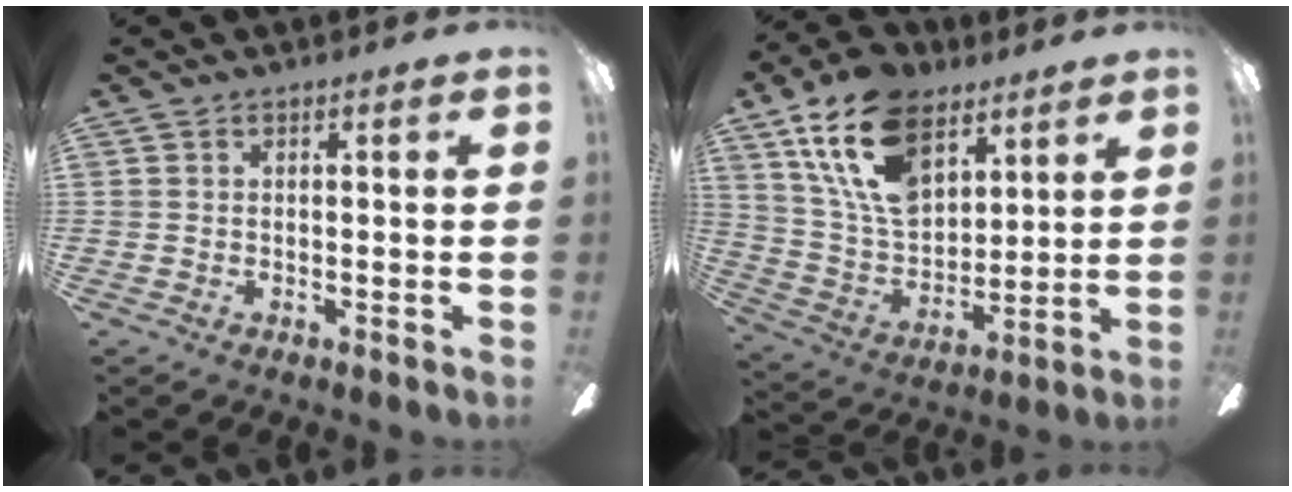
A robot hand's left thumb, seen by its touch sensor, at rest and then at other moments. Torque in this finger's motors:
{"motor_torque": [0.78, 0.56, 1.58, -1.19, 0.51]}